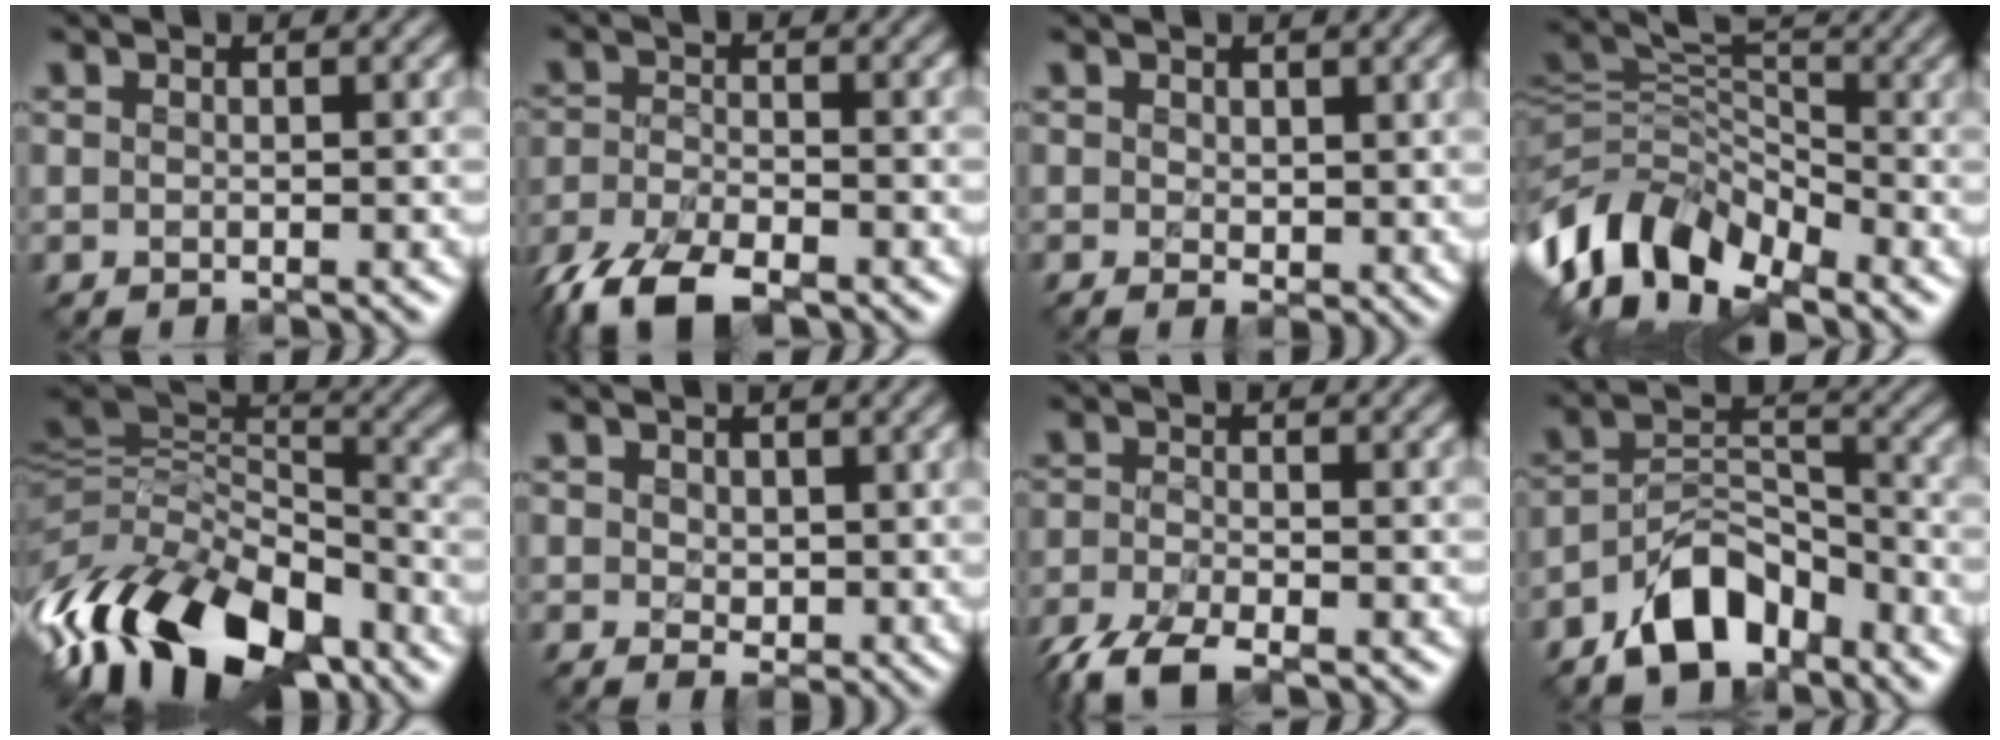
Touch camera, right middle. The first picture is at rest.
{"total": 7.6, "force": [-5.9, 2.5, 4.2], "torque": [-0.089, -0.019, -0.116]}
{"total": 1.4, "force": [0.7, 0.9, 0.8], "torque": [-0.015, -0.008, 0.016]}
{"total": 9.3, "force": [-5.1, 5.1, 5.8], "torque": [-0.110, -0.005, -0.110]}
{"total": 13.3, "force": [-8.6, 6.5, 7.8], "torque": [-0.156, 0.007, -0.167]}
{"total": 1.7, "force": [0.6, 1.3, 1.0], "torque": [-0.021, -0.009, 0.017]}
{"total": 5.1, "force": [-4.1, 1.2, 2.7], "torque": [-0.063, -0.015, -0.085]}
{"total": 6.3, "force": [-4.5, 3.2, 3.0], "torque": [-0.048, 0.008, -0.089]}